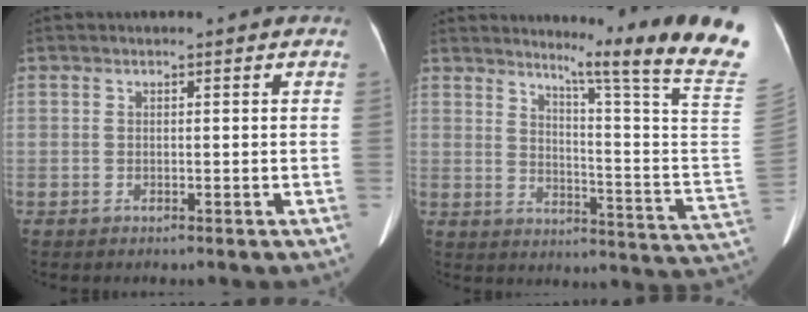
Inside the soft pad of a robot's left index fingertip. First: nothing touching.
{"total": 19.2, "force": [15.3, -3.8, 10.9], "torque": [-0.160, -0.109, 0.189]}